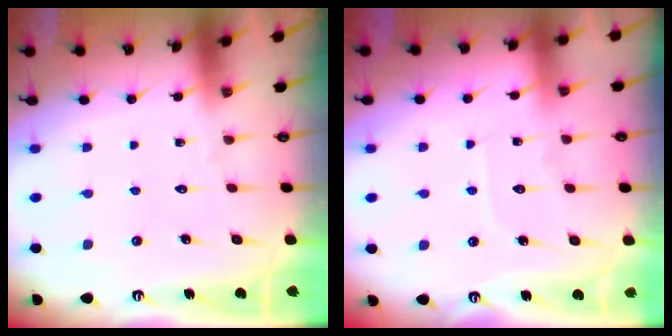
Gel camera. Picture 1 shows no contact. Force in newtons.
{"total": 6.6, "press": 6.6, "slide": 0.6}